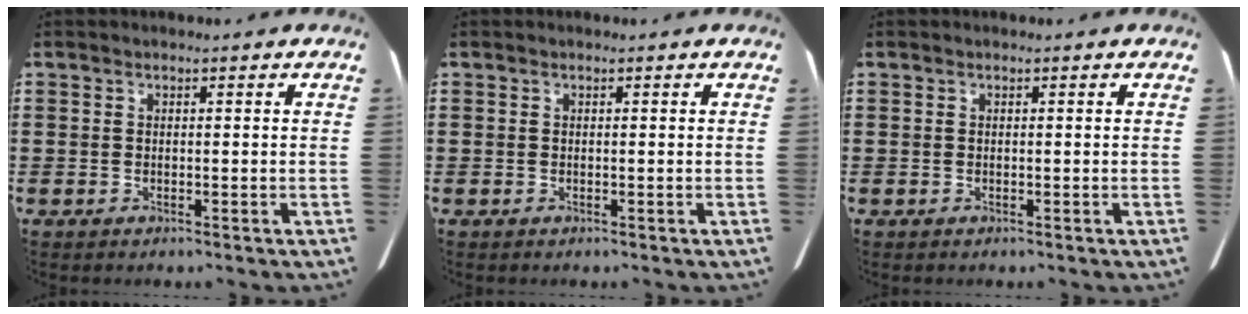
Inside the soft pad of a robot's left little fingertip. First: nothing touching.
{"total": 0.0}
{"total": 0.0}